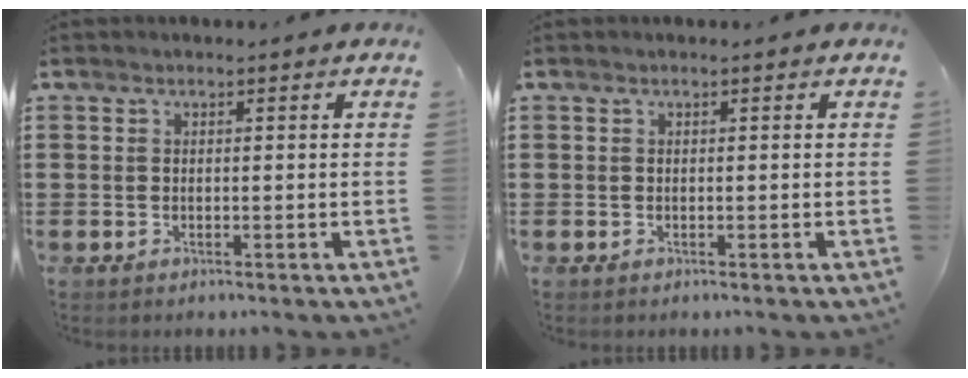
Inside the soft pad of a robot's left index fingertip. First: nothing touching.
{"total": 0.0}